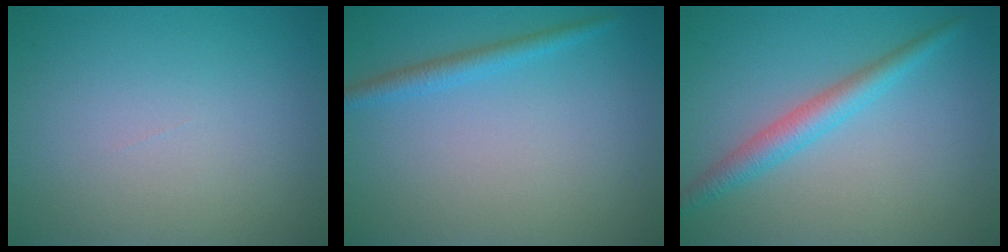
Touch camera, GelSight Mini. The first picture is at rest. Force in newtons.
{"total": 1.8, "press": 1.8, "slide": 0.2}
{"total": 3.1, "press": 3.1, "slide": 0.0}